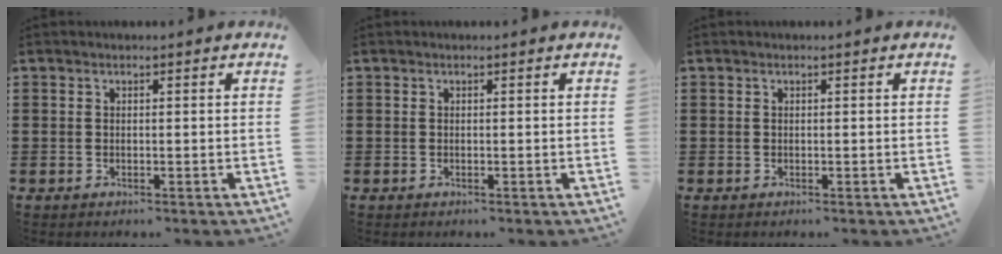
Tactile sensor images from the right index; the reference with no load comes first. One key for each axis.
{"total": 0.0}
{"total": 0.0}